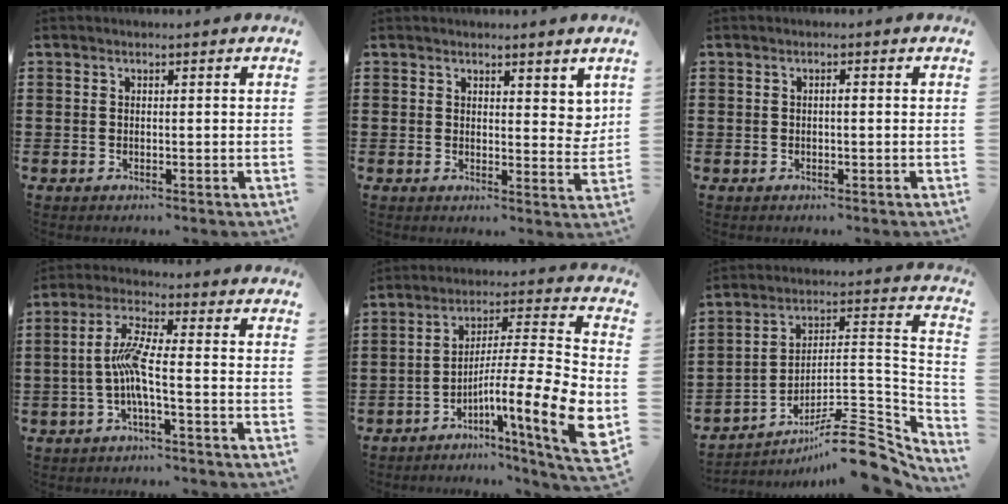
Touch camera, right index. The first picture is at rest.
{"total": 2.9, "force": [2.1, 1.7, 1.2], "torque": [-0.014, 0.002, 0.036]}
{"total": 0.7, "force": [-0.2, 0.1, 0.6], "torque": [-0.013, -0.004, -0.003]}
{"total": 6.2, "force": [-1.7, 0.7, 6.0], "torque": [-0.136, -0.008, -0.042]}
{"total": 13.7, "force": [-6.0, 1.6, 12.2], "torque": [-0.194, -0.013, -0.112]}
{"total": 11.9, "force": [-8.7, 3.0, 7.6], "torque": [-0.096, 0.032, -0.161]}